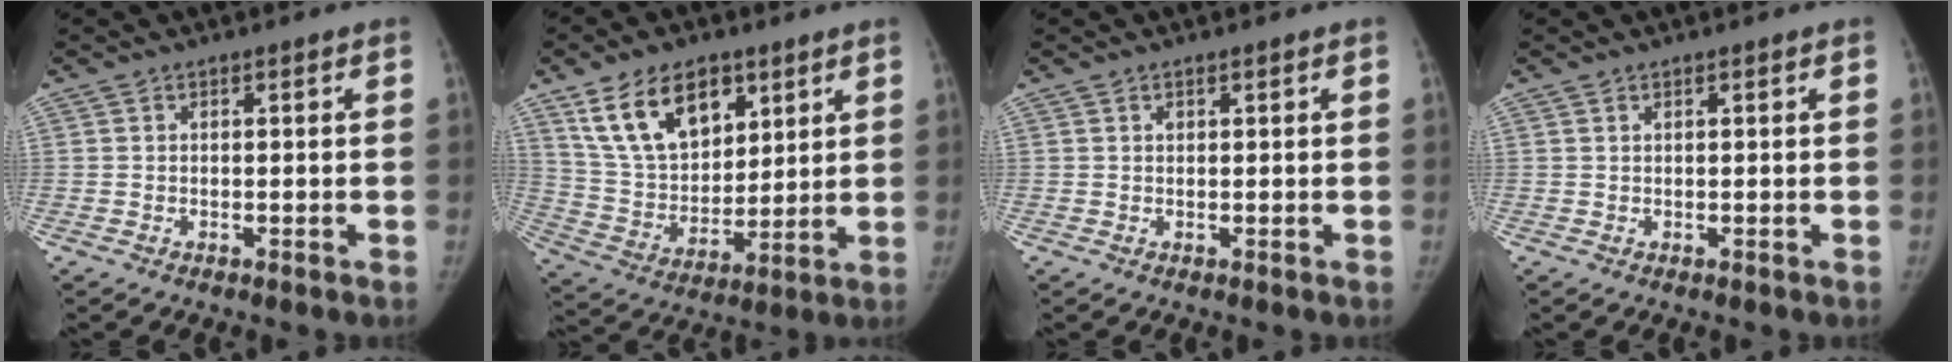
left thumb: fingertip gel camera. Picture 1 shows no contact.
{"total": 16.5, "force": [9.0, 9.9, 9.8], "torque": [-0.134, -0.037, 0.178]}
{"total": 0.6, "force": [0.4, 0.3, 0.3], "torque": [-0.003, -0.002, 0.007]}
{"total": 0.0}